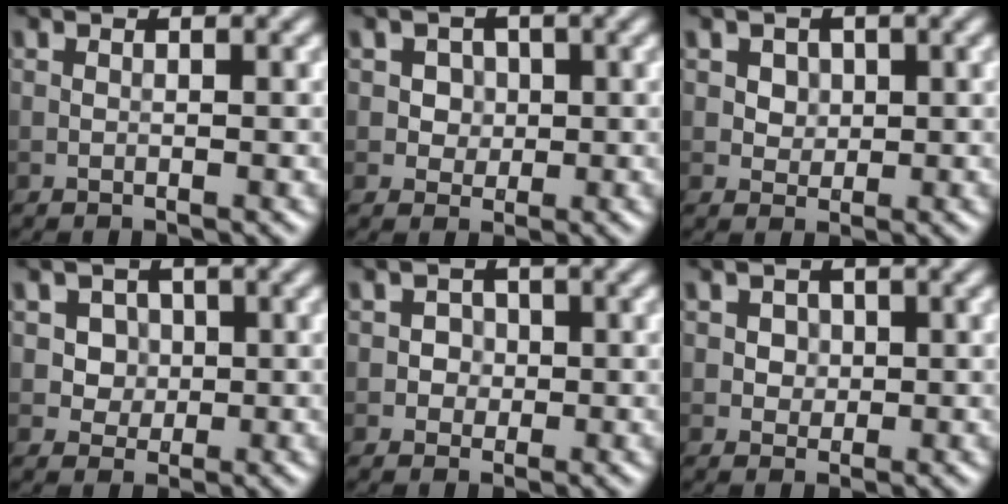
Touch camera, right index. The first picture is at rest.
{"total": 2.4, "force": [0.6, 2.1, 1.0], "torque": [-0.008, 0.002, 0.013]}
{"total": 2.2, "force": [0.9, 1.8, 1.0], "torque": [-0.022, 0.000, 0.023]}
{"total": 3.1, "force": [0.8, 2.7, 1.3], "torque": [-0.015, 0.000, 0.013]}
{"total": 1.6, "force": [-0.1, 1.5, 0.4], "torque": [0.014, 0.001, -0.005]}
{"total": 1.8, "force": [0.5, 1.6, 0.8], "torque": [-0.006, 0.002, 0.010]}